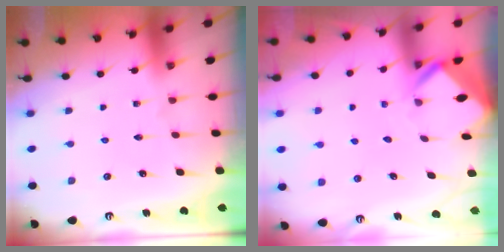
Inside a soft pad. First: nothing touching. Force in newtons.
{"total": 2.9, "press": 2.9, "slide": 0.2}